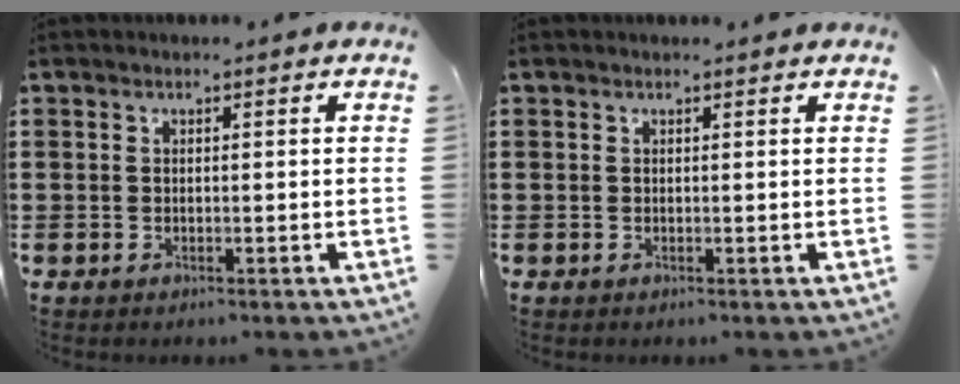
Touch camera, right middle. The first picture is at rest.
{"total": 0.0}